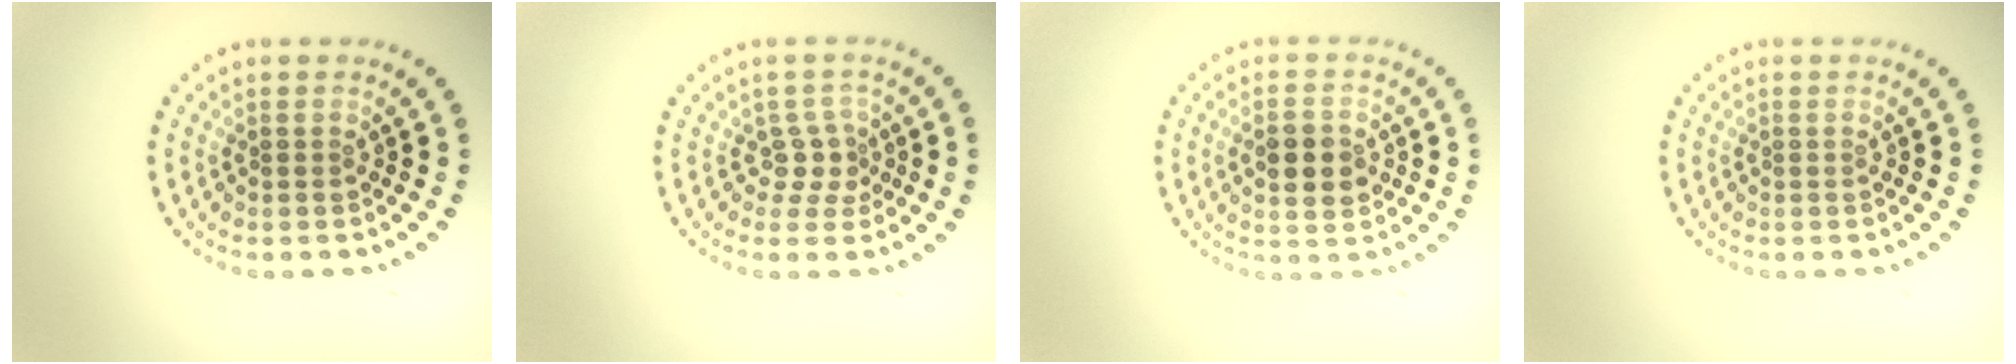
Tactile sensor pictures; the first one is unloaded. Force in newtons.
{"total": 2.1, "press": 1.5, "slide": 1.5}
{"total": 3.7, "press": 3.7, "slide": 0.1}
{"total": 0.0}